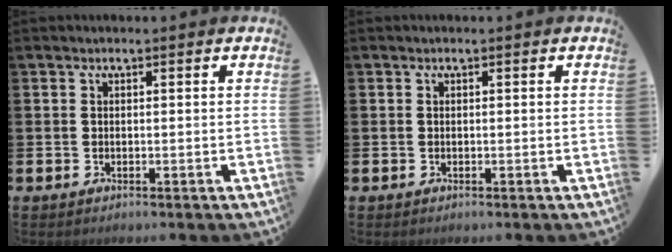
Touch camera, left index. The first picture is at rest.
{"total": 0.0}